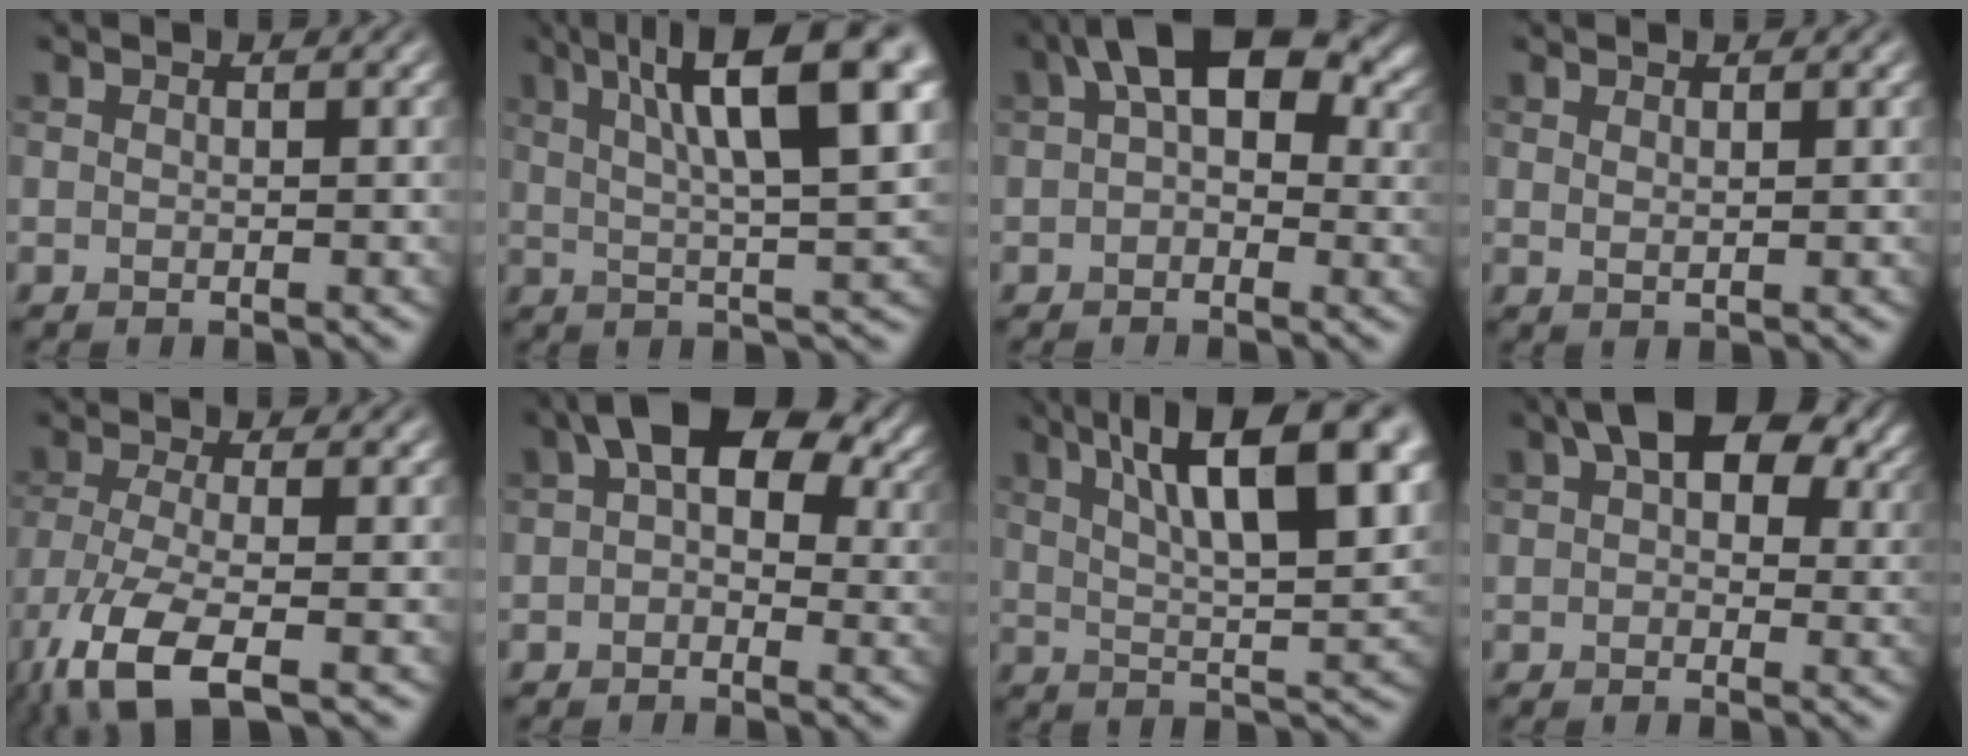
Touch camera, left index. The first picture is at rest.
{"total": 13.1, "force": [5.6, 3.2, 11.4], "torque": [-0.160, 0.017, 0.088]}
{"total": 9.7, "force": [3.1, 5.7, 7.3], "torque": [-0.091, 0.025, 0.031]}
{"total": 0.8, "force": [0.6, 0.2, 0.5], "torque": [-0.009, 0.001, 0.011]}
{"total": 7.5, "force": [-4.4, 2.3, 5.7], "torque": [-0.127, -0.017, -0.088]}
{"total": 10.0, "force": [3.7, 5.8, 7.3], "torque": [-0.099, 0.022, 0.044]}
{"total": 13.3, "force": [6.1, 4.0, 11.1], "torque": [-0.159, 0.019, 0.091]}
{"total": 9.3, "force": [4.5, 5.2, 6.3], "torque": [-0.086, 0.022, 0.055]}